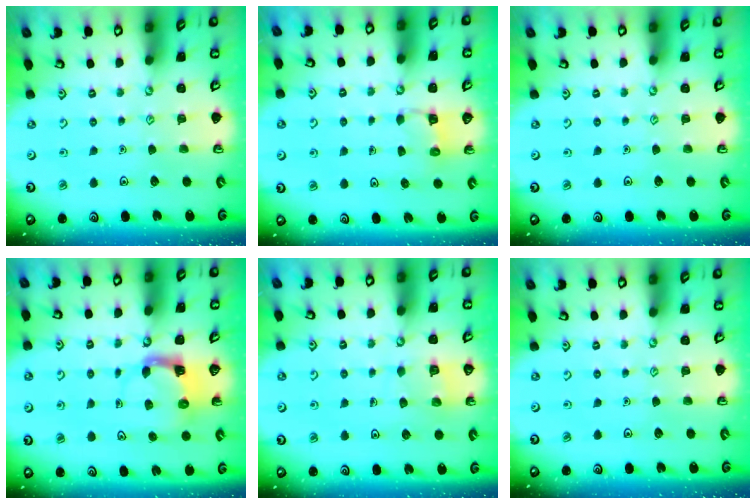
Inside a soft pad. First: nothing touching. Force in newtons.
{"total": 2.9, "press": 2.9, "slide": 0.3}
{"total": 0.0}
{"total": 3.8, "press": 3.7, "slide": 0.7}
{"total": 6.1, "press": 6.1, "slide": 0.4}
{"total": 0.0}